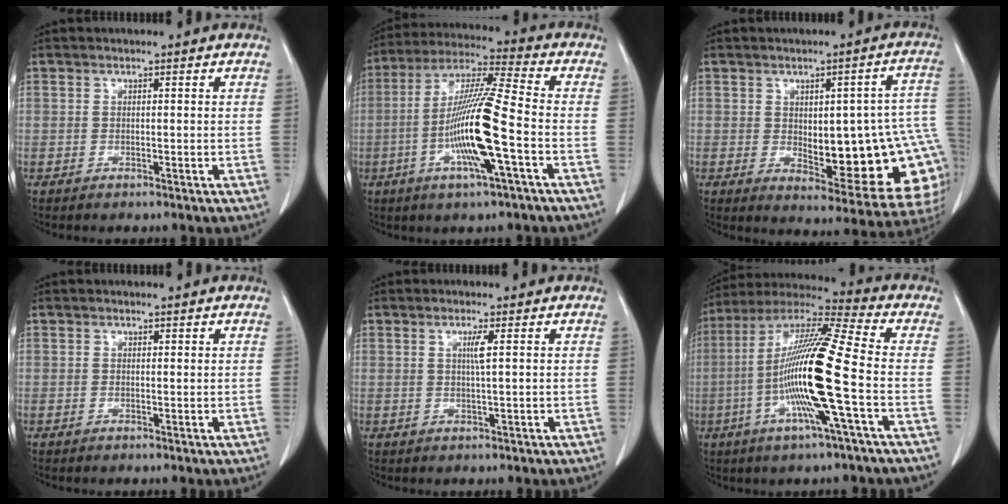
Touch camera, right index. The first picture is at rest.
{"total": 14.5, "force": [-3.8, 0.1, 14.0], "torque": [-0.279, -0.004, -0.076]}
{"total": 19.6, "force": [-1.8, 6.9, 18.3], "torque": [-0.157, 0.028, 0.008]}
{"total": 0.0}
{"total": 2.0, "force": [0.5, -0.4, 1.9], "torque": [-0.038, -0.002, 0.010]}
{"total": 17.7, "force": [-3.6, -0.3, 17.3], "torque": [-0.344, -0.004, -0.080]}